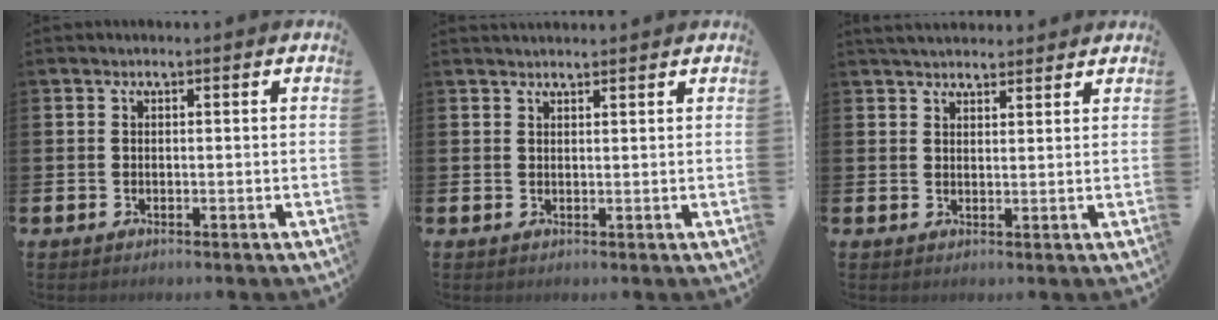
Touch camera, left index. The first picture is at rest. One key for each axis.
{"total": 1.4, "fx": 1.4, "fy": 0.1, "fz": 0.1, "tx": 0.004, "ty": -0.006, "tz": 0.024}
{"total": 3.2, "fx": 3.1, "fy": 0.6, "fz": 0.4, "tx": -0.012, "ty": -0.009, "tz": 0.058}